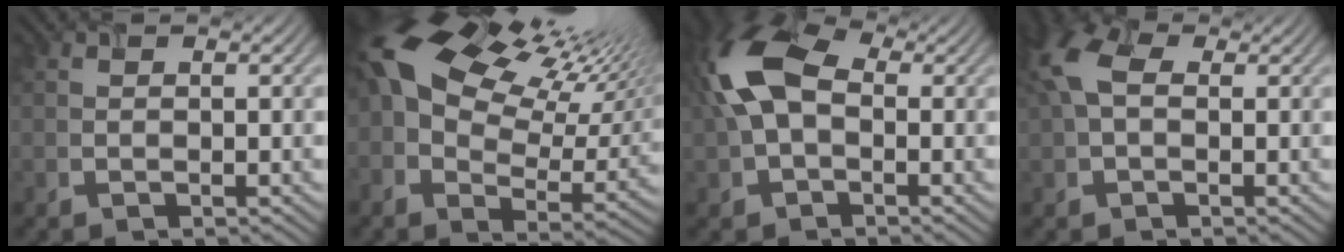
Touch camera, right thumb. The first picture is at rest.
{"total": 17.9, "force": [8.9, 9.6, 12.2], "torque": [-0.246, 0.031, 0.156]}
{"total": 11.0, "force": [0.7, 6.9, 8.5], "torque": [-0.214, 0.018, -0.003]}
{"total": 6.1, "force": [1.3, 3.9, 4.5], "torque": [-0.125, 0.014, 0.019]}